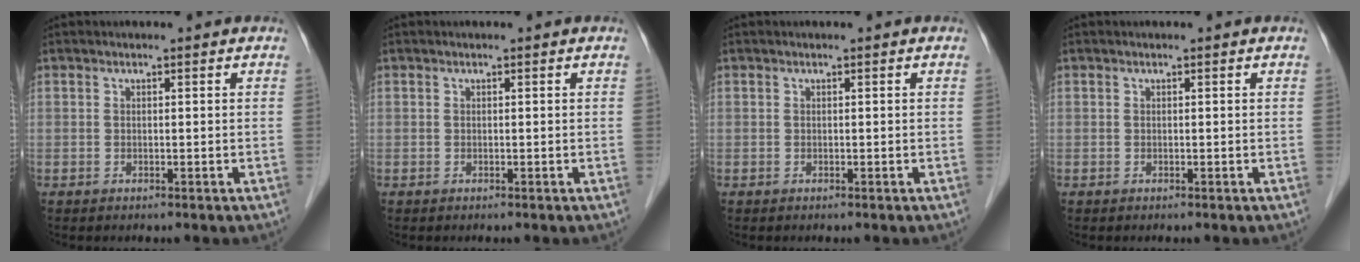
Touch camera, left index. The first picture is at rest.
{"total": 0.0}
{"total": 0.0}
{"total": 0.0}